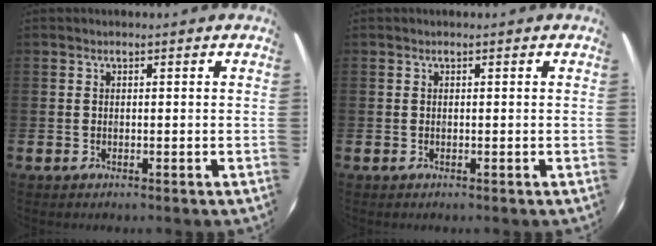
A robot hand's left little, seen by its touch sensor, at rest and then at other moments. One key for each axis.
{"total": 0.0}